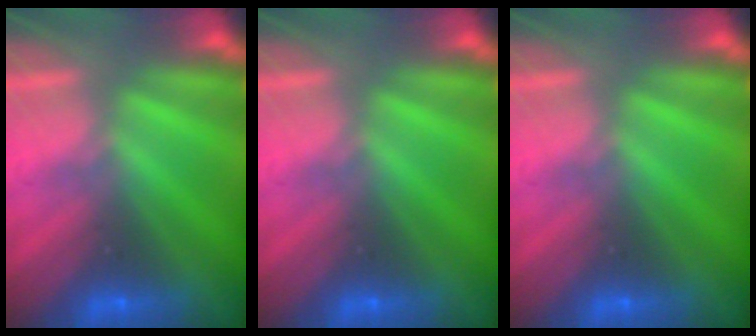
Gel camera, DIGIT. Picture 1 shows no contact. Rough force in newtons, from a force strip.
{"total": 0.0}
{"total": 0.0}